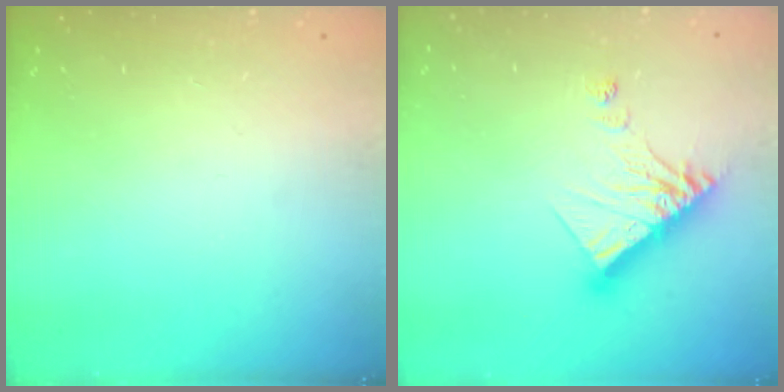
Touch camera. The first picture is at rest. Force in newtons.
{"total": 12.7, "press": 12.6, "slide": 1.2}